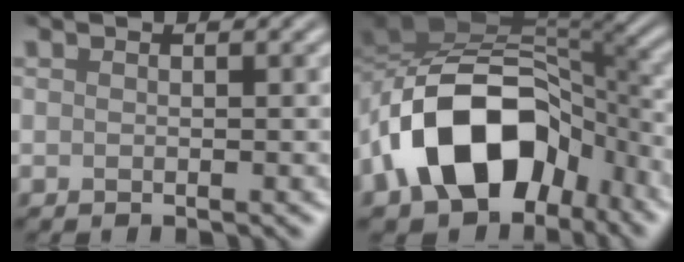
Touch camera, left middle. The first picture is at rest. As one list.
[{"total": 14.1, "force": [-5.0, 9.1, 9.5], "torque": [-0.158, 0.020, -0.096]}]